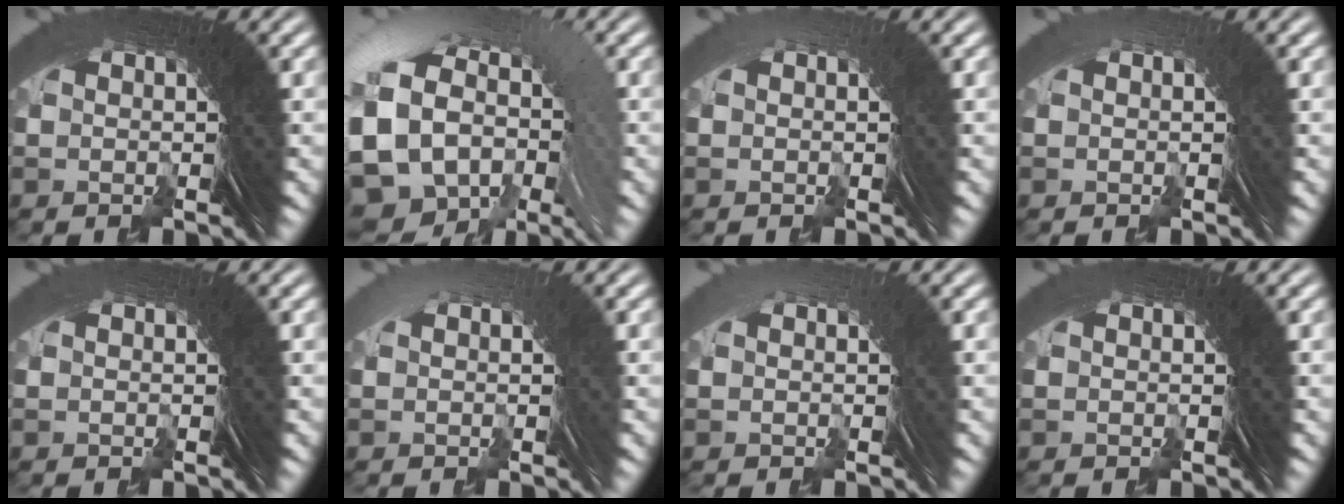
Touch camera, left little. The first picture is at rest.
{"total": 17.8, "force": [-0.7, -2.3, -17.7], "torque": [0.188, 0.004, -0.023]}
{"total": 2.4, "force": [0.5, -0.5, -2.3], "torque": [0.034, 0.010, 0.004]}
{"total": 2.0, "force": [0.4, -0.4, -1.9], "torque": [0.031, 0.011, 0.003]}
{"total": 0.0}
{"total": 4.2, "force": [0.5, -1.3, -4.0], "torque": [0.062, 0.013, 0.003]}
{"total": 3.1, "force": [0.5, -0.7, -3.0], "torque": [0.045, 0.012, 0.004]}
{"total": 0.0}